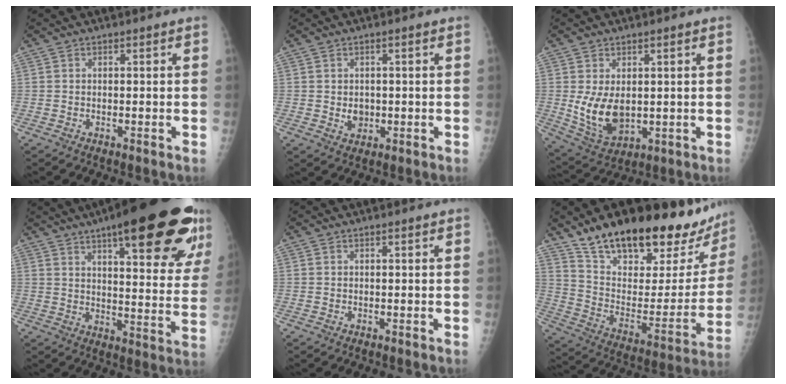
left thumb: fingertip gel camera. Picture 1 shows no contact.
{"total": 2.7, "force": [-0.1, 2.3, 1.5], "torque": [-0.012, 0.000, 0.005]}
{"total": 9.0, "force": [0.4, 5.7, 7.0], "torque": [-0.113, -0.021, 0.026]}
{"total": 28.7, "force": [17.1, 7.2, 21.8], "torque": [-0.246, -0.037, 0.229]}
{"total": 0.0}
{"total": 30.9, "force": [22.4, 11.2, 18.2], "torque": [-0.245, -0.076, 0.340]}